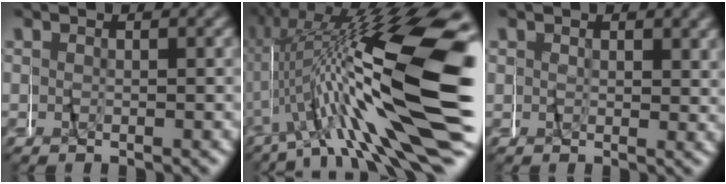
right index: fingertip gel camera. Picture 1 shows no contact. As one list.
[{"total": 16.4, "force": [1.6, 5.8, 15.2], "torque": [-0.216, 0.034, 0.019]}, {"total": 1.6, "force": [1.0, 1.2, 0.5], "torque": [-0.009, -0.001, 0.015]}]